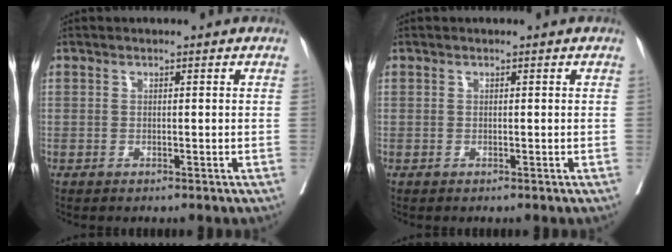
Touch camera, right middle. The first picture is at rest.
{"total": 0.0}